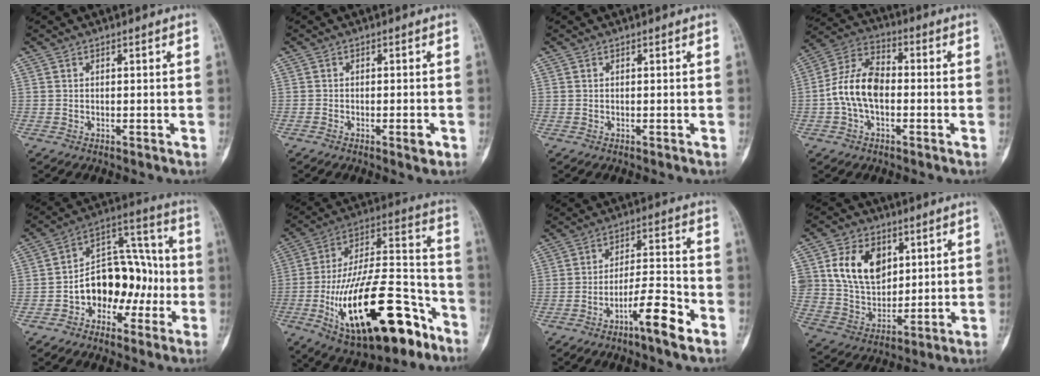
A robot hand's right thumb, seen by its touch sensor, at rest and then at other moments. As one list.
[{"total": 2.2, "force": [-1.0, 0.7, 1.8], "torque": [-0.024, 0.000, -0.017]}, {"total": 0.0}, {"total": 11.1, "force": [-1.4, 6.7, 8.7], "torque": [-0.165, 0.037, -0.037]}, {"total": 15.1, "force": [-3.8, 10.2, 10.4], "torque": [-0.120, 0.061, -0.067]}, {"total": 30.3, "force": [-13.5, 12.6, 24.0], "torque": [-0.408, 0.068, -0.205]}, {"total": 9.8, "force": [-5.7, 2.0, 7.7], "torque": [-0.131, 0.045, -0.096]}, {"total": 14.1, "force": [4.8, 10.2, 8.5], "torque": [-0.113, -0.018, 0.097]}]